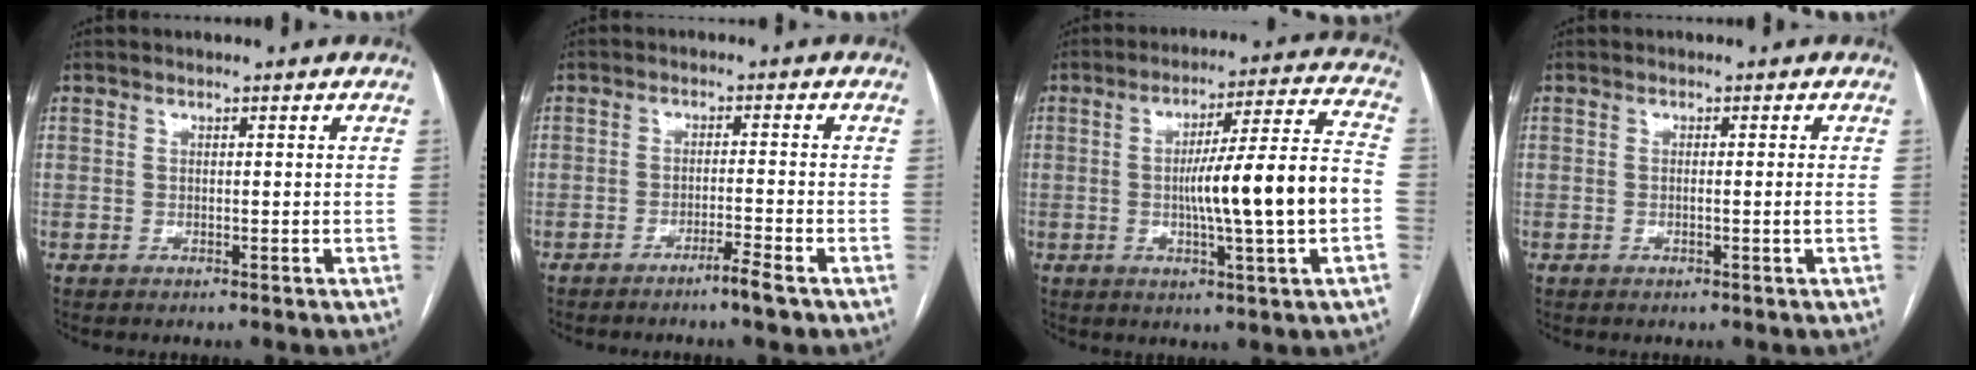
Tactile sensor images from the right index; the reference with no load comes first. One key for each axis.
{"total": 3.3, "fx": -2.5, "fy": -0.5, "fz": 2.2, "tx": -0.037, "ty": -0.005, "tz": -0.046}
{"total": 15.1, "fx": -2.1, "fy": 0.0, "fz": 15.0, "tx": -0.233, "ty": 0.012, "tz": -0.034}
{"total": 1.3, "fx": -0.3, "fy": -0.4, "fz": 1.2, "tx": -0.020, "ty": -0.002, "tz": -0.006}